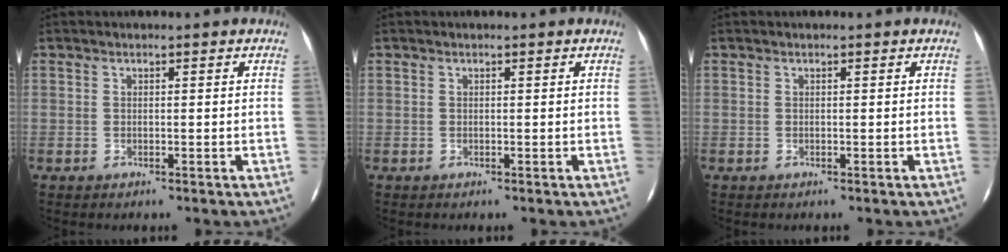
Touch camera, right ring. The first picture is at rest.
{"total": 0.0}
{"total": 0.0}